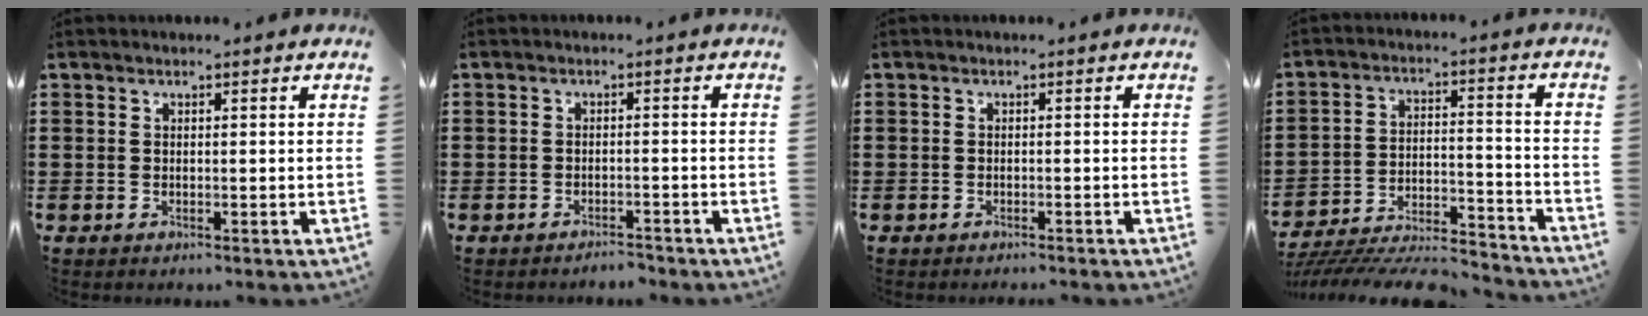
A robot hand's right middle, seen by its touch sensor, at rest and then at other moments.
{"total": 2.0, "force": [-2.0, 0.2, -0.3], "torque": [-0.003, 0.000, -0.045]}
{"total": 0.8, "force": [-0.7, 0.2, 0.0], "torque": [-0.002, 0.000, -0.015]}
{"total": 7.7, "force": [-7.4, 0.9, 2.1], "torque": [-0.034, 0.010, -0.144]}